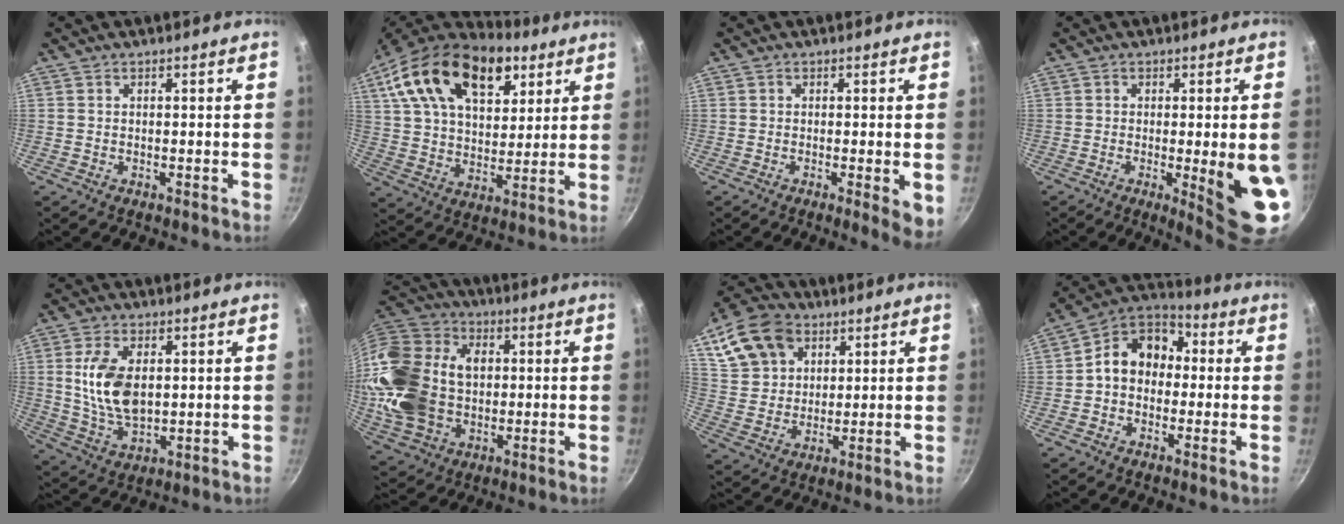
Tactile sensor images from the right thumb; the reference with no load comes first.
{"total": 25.4, "force": [13.0, 14.2, 16.5], "torque": [-0.260, -0.009, 0.218]}
{"total": 4.2, "force": [-0.8, 0.9, 4.0], "torque": [-0.051, -0.009, -0.011]}
{"total": 11.2, "force": [-1.9, 1.7, 10.9], "torque": [-0.125, -0.006, -0.015]}
{"total": 11.7, "force": [1.8, 6.8, 9.4], "torque": [-0.171, -0.013, 0.039]}
{"total": 23.7, "force": [0.9, 17.5, 16.0], "torque": [-0.304, 0.028, 0.025]}
{"total": 13.9, "force": [6.5, 10.3, 6.7], "torque": [-0.115, -0.005, 0.123]}
{"total": 11.4, "force": [0.0, 9.1, 6.8], "torque": [-0.074, 0.040, -0.027]}